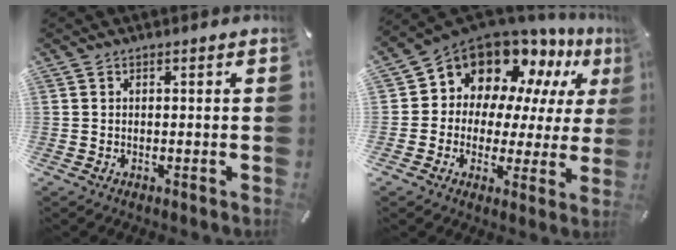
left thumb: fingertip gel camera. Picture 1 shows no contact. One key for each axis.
{"total": 13.6, "fx": 10.7, "fy": 7.9, "fz": 3.2, "tx": -0.085, "ty": -0.094, "tz": 0.198}